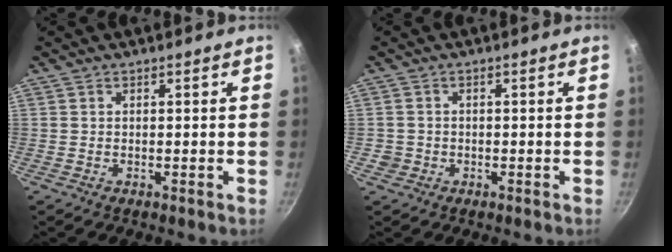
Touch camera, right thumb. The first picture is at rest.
{"total": 2.0, "force": [-0.5, 1.9, 0.3], "torque": [0.003, 0.008, -0.005]}